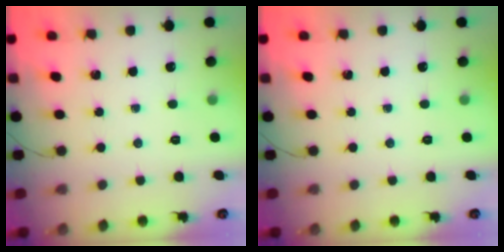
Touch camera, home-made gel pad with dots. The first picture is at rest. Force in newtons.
{"total": 0.0}